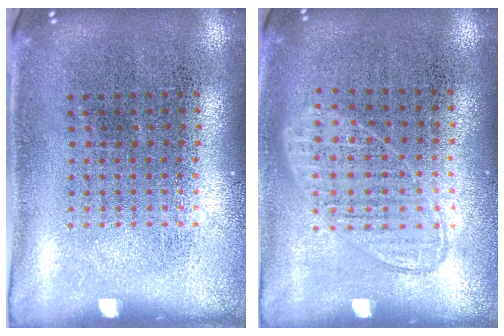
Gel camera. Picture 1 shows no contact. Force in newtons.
{"total": 1.0, "press": 0.9, "slide": 0.4}